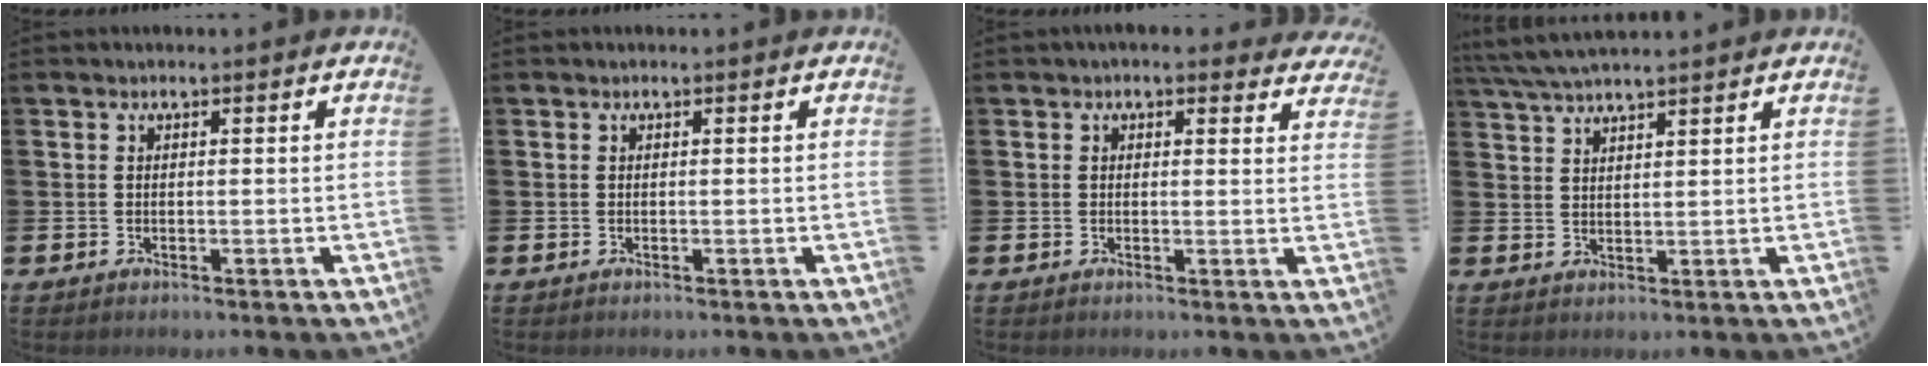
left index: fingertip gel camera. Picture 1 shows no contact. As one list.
[{"total": 0.0}, {"total": 2.1, "force": [2.0, 0.7, 0.2], "torque": [0.005, -0.009, 0.033]}, {"total": 4.7, "force": [4.4, 0.3, 1.6], "torque": [-0.044, -0.011, 0.080]}]